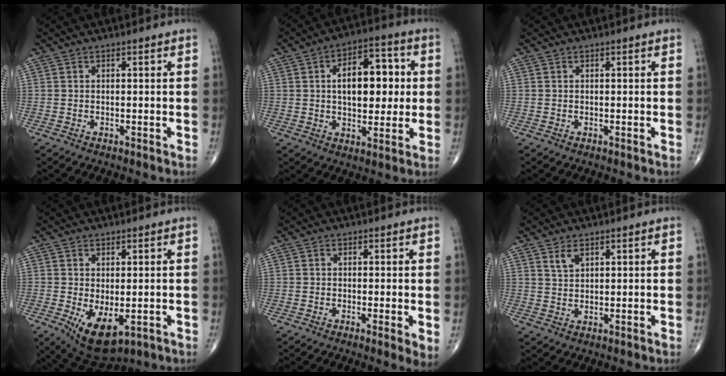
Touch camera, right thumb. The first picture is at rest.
{"total": 13.8, "force": [1.7, 7.7, 11.4], "torque": [-0.132, 0.016, 0.023]}
{"total": 0.0}
{"total": 8.5, "force": [-2.3, 4.3, 7.0], "torque": [-0.109, -0.017, -0.018]}
{"total": 3.2, "force": [-0.5, 0.6, 3.1], "torque": [-0.054, -0.013, -0.012]}
{"total": 2.6, "force": [1.6, 1.3, 1.5], "torque": [-0.026, -0.007, 0.037]}